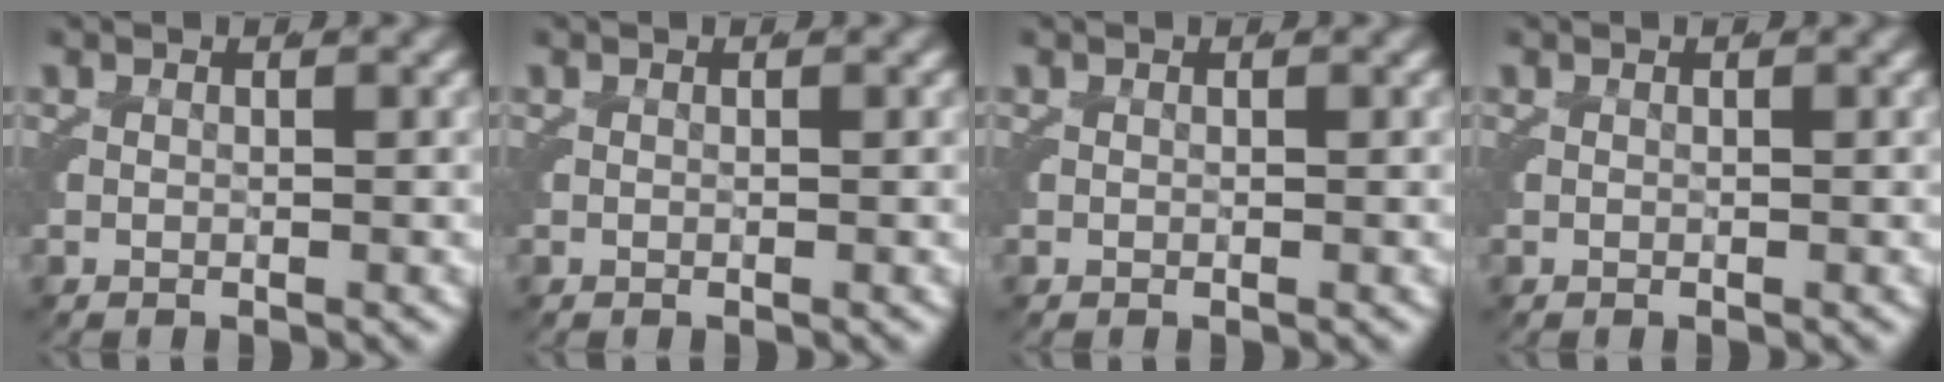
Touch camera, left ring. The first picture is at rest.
{"total": 0.0}
{"total": 0.0}
{"total": 0.0}